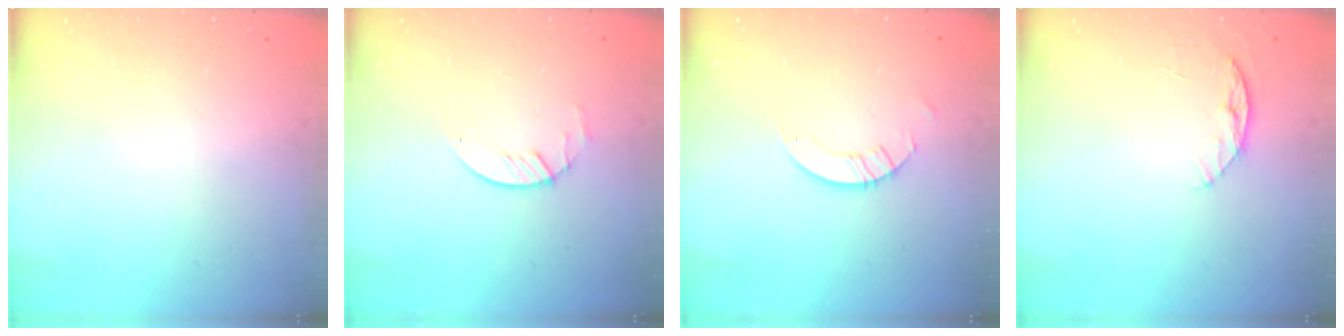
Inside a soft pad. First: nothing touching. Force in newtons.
{"total": 1.4, "press": 1.4, "slide": 0.2}
{"total": 2.6, "press": 2.6, "slide": 0.2}
{"total": 5.6, "press": 5.6, "slide": 0.6}